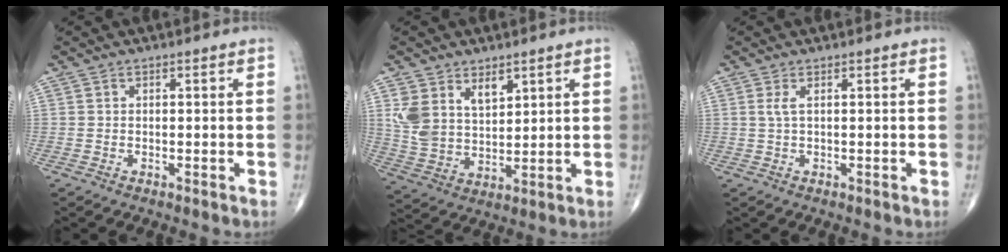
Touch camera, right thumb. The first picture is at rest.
{"total": 9.6, "force": [4.5, 6.1, 5.8], "torque": [-0.088, -0.022, 0.100]}
{"total": 1.4, "force": [0.4, 0.2, 1.3], "torque": [-0.040, 0.006, 0.011]}